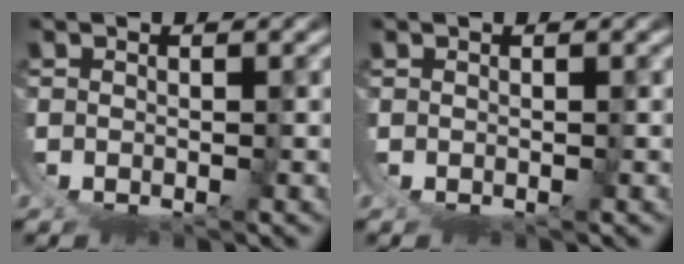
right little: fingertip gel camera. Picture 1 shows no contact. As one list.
[{"total": 0.0}]